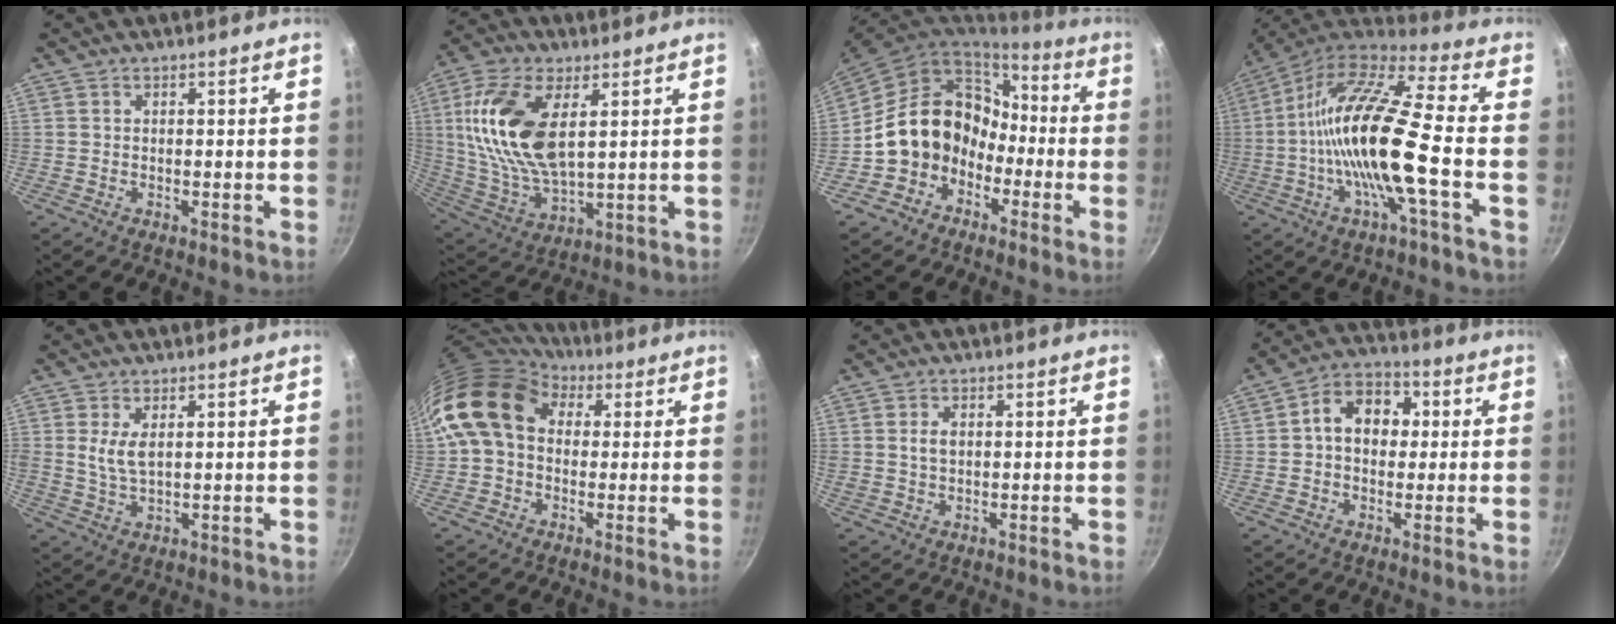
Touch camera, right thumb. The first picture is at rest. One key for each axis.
{"total": 18.2, "fx": 4.6, "fy": 9.2, "fz": 15.1, "tx": -0.296, "ty": -0.015, "tz": 0.095}
{"total": 15.4, "fx": -4.4, "fy": 12.8, "fz": 7.3, "tx": -0.091, "ty": 0.075, "tz": -0.076}
{"total": 20.0, "fx": -3.4, "fy": 3.8, "fz": 19.3, "tx": -0.355, "ty": 0.033, "tz": -0.082}
{"total": 4.6, "fx": 1.3, "fy": 2.2, "fz": 3.8, "tx": -0.073, "ty": -0.013, "tz": 0.030}
{"total": 13.9, "fx": 3.4, "fy": 10.5, "fz": 8.4, "tx": -0.128, "ty": 0.017, "tz": 0.041}
{"total": 2.6, "fx": 0.5, "fy": 1.7, "fz": 1.9, "tx": -0.026, "ty": 0.001, "tz": 0.011}
{"total": 10.0, "fx": 1.1, "fy": 7.5, "fz": 6.5, "tx": -0.061, "ty": 0.022, "tz": 0.000}